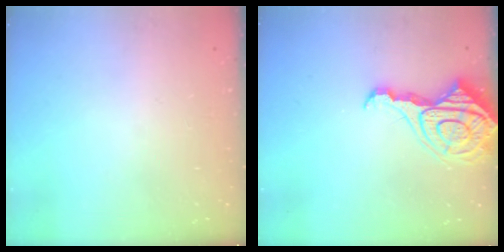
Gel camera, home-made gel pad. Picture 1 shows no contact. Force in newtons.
{"total": 15.0, "press": 14.9, "slide": 1.7}